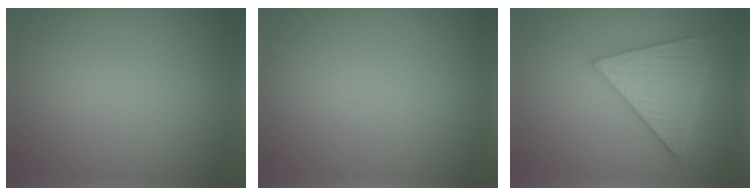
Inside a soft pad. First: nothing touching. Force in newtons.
{"total": 0.0}
{"total": 5.4, "press": 4.9, "slide": 2.4}